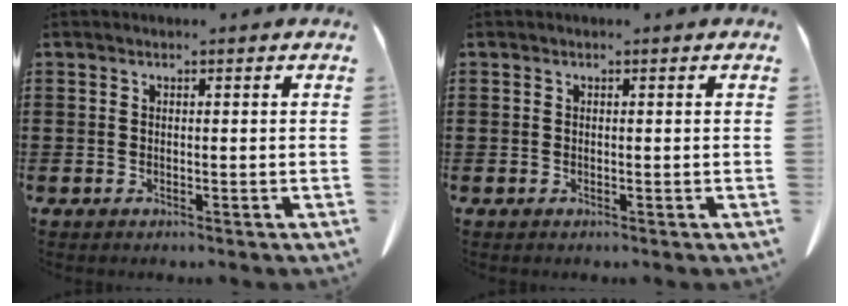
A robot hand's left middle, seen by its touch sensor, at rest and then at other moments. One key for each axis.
{"total": 0.0}